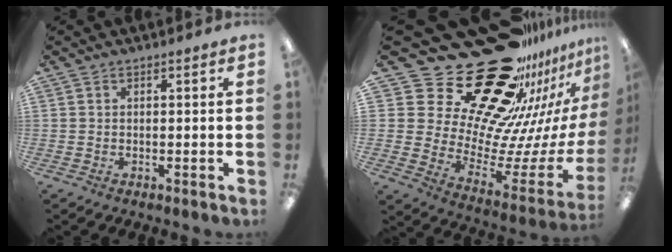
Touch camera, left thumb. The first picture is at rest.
{"total": 32.8, "force": [23.6, 15.4, 16.9], "torque": [-0.241, -0.212, 0.451]}